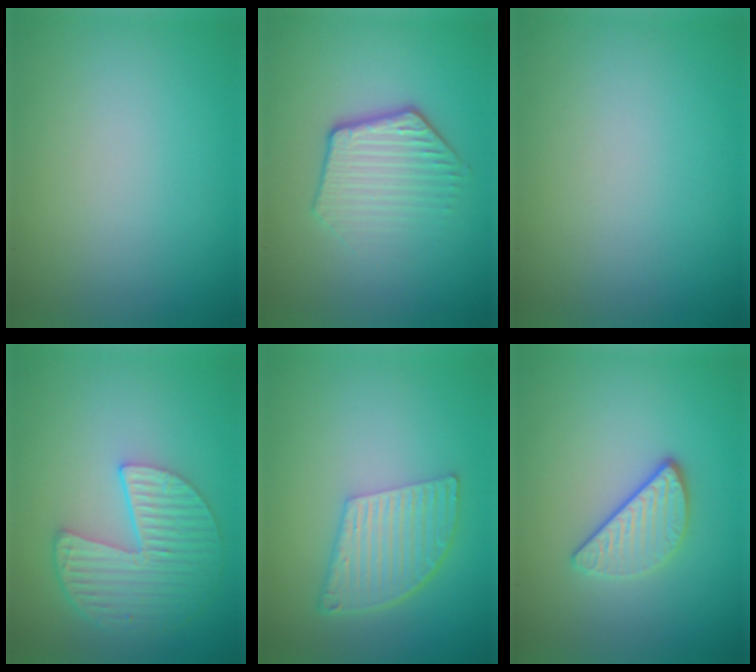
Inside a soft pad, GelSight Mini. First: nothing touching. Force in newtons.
{"total": 3.8, "press": 2.9, "slide": 2.5}
{"total": 0.0}
{"total": 5.7, "press": 4.4, "slide": 3.7}
{"total": 5.1, "press": 3.7, "slide": 3.6}
{"total": 3.2, "press": 2.6, "slide": 1.8}